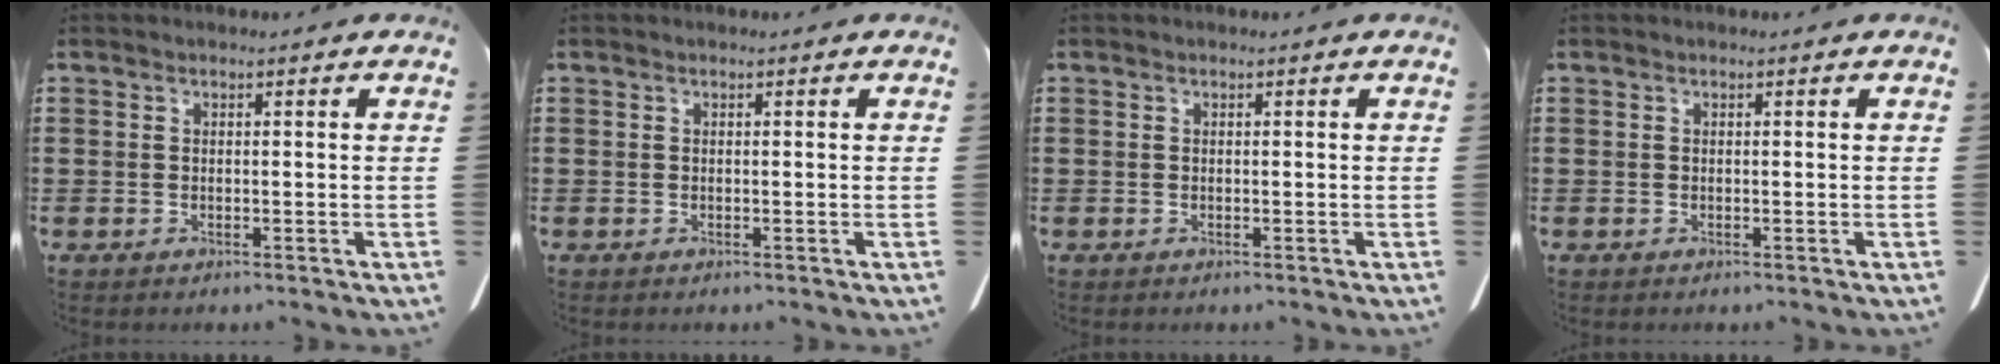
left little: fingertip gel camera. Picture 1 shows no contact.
{"total": 0.0}
{"total": 0.0}
{"total": 0.0}